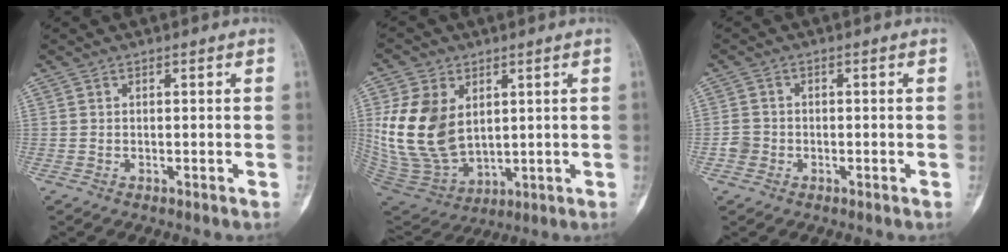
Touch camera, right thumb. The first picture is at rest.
{"total": 16.0, "force": [3.3, 11.0, 11.2], "torque": [-0.200, -0.021, 0.083]}
{"total": 2.3, "force": [-0.8, 2.1, 0.6], "torque": [-0.006, 0.009, -0.019]}